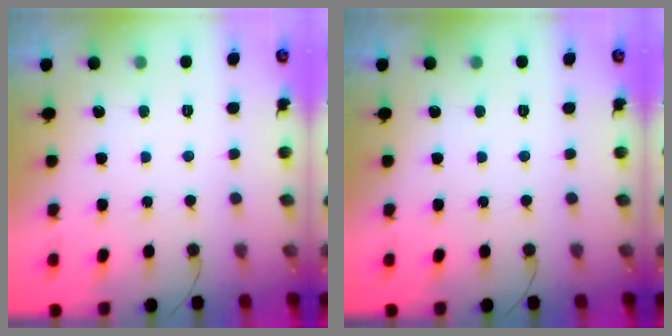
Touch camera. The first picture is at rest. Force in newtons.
{"total": 0.0}